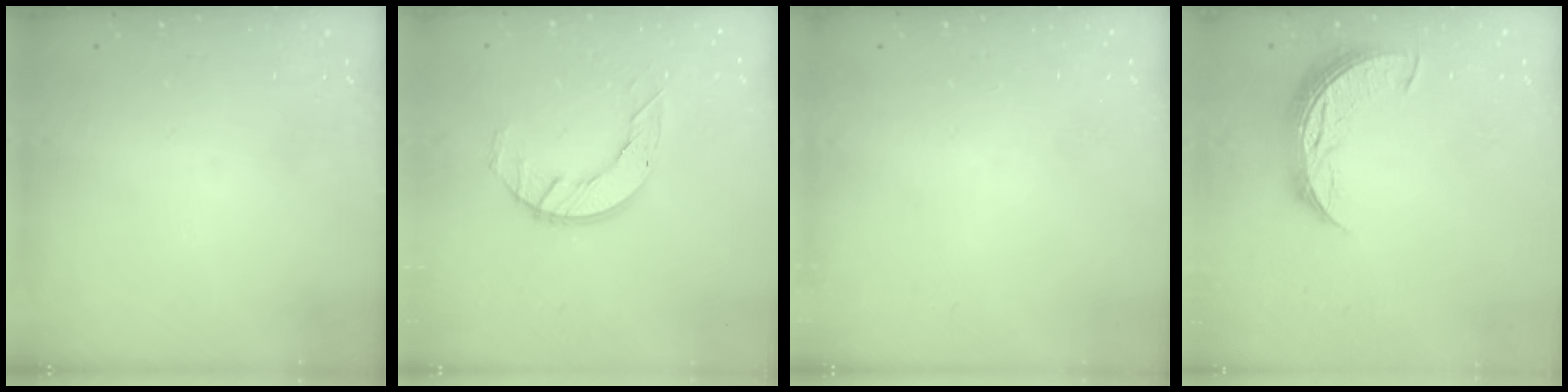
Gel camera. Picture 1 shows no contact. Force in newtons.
{"total": 5.8, "press": 5.8, "slide": 0.4}
{"total": 0.0}
{"total": 8.6, "press": 8.6, "slide": 0.8}